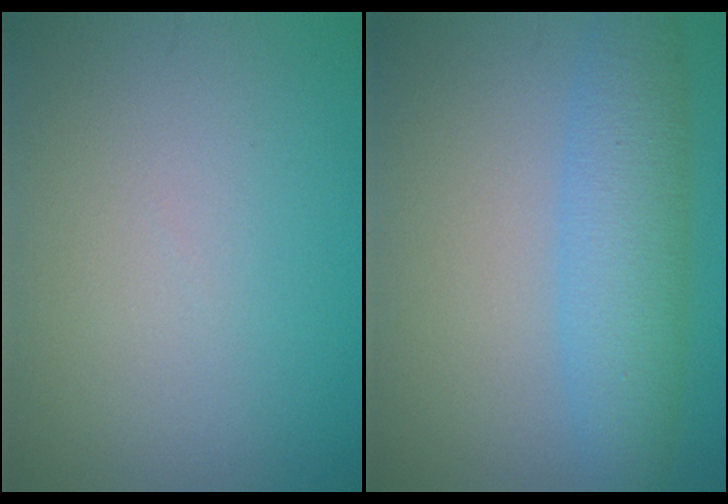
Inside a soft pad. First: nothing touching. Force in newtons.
{"total": 5.6, "press": 5.6, "slide": 0.1}